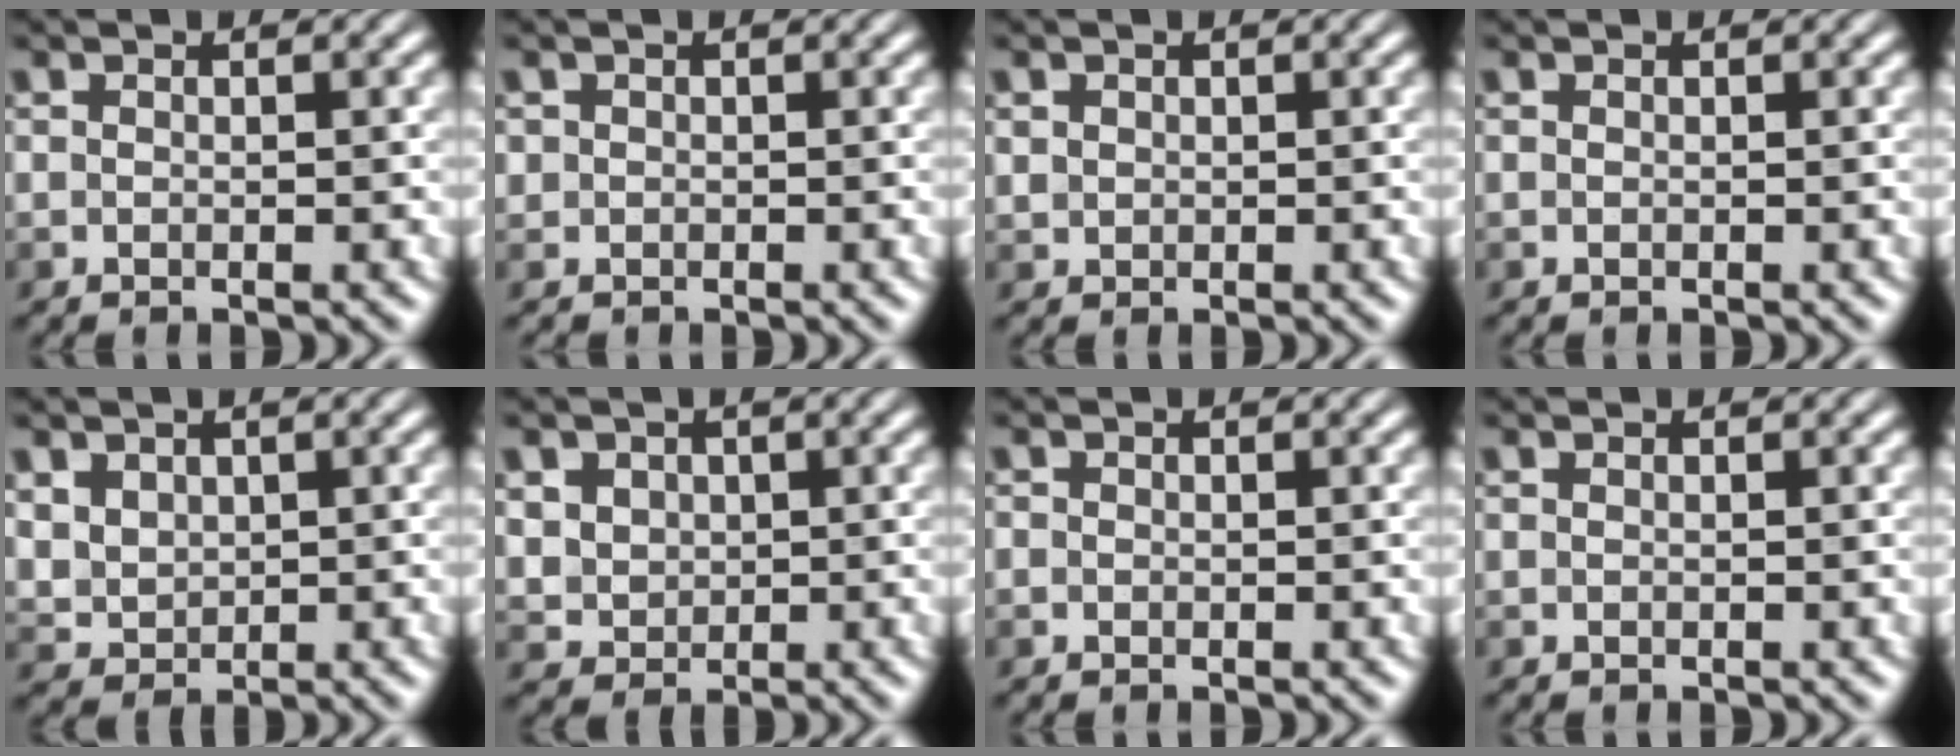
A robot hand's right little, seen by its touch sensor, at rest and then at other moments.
{"total": 0.8, "force": [0.1, 0.8, -0.1], "torque": [-0.004, -0.002, -0.001]}
{"total": 0.9, "force": [0.4, 0.8, 0.1], "torque": [-0.010, -0.002, 0.007]}
{"total": 0.0}
{"total": 2.4, "force": [0.9, 2.0, 0.9], "torque": [-0.035, -0.005, 0.027]}
{"total": 2.6, "force": [0.9, 2.3, 0.7], "torque": [-0.042, -0.001, 0.028]}
{"total": 0.6, "force": [-0.1, 0.5, 0.1], "torque": [-0.005, 0.000, -0.005]}
{"total": 0.0}